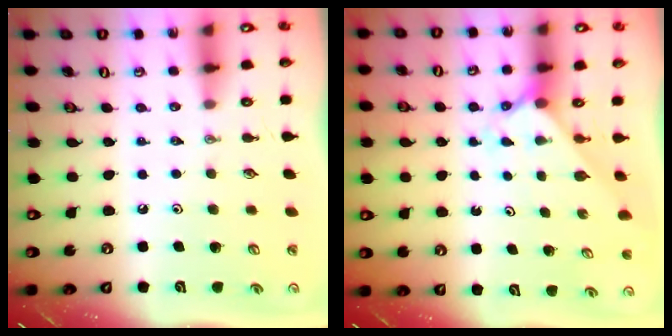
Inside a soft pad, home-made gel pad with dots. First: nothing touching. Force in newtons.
{"total": 2.1, "press": 2.1, "slide": 0.2}